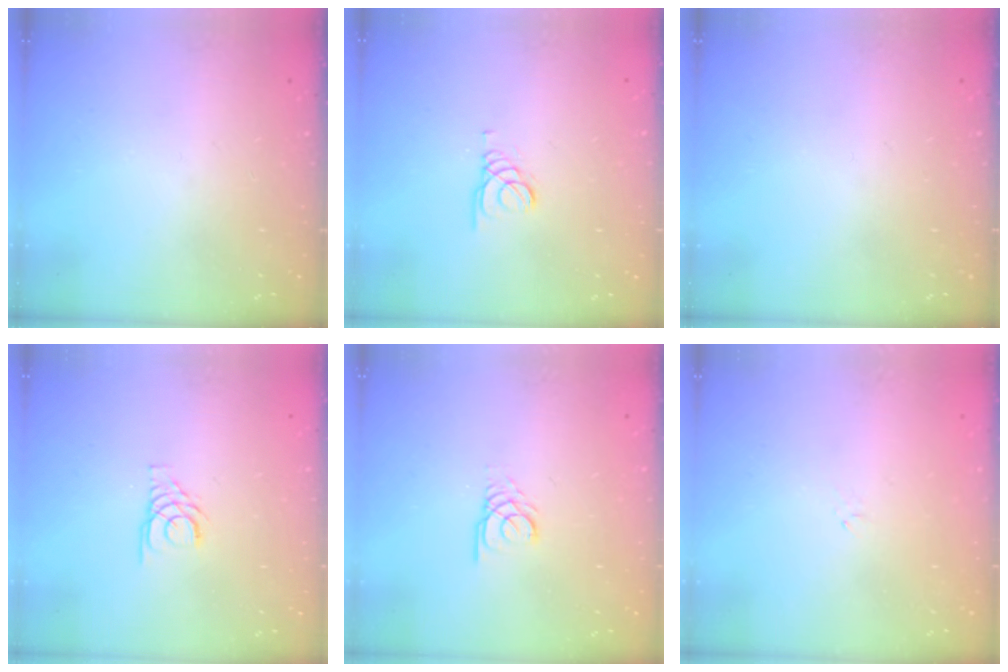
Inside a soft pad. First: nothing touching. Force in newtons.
{"total": 1.5, "press": 1.5, "slide": 0.1}
{"total": 0.0}
{"total": 3.6, "press": 3.6, "slide": 0.4}
{"total": 2.5, "press": 2.5, "slide": 0.2}
{"total": 0.7, "press": 0.5, "slide": 0.4}